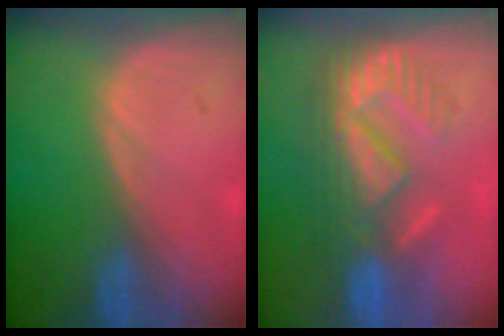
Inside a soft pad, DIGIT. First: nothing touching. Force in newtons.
{"total": 8.7, "press": 8.5, "slide": 1.6}